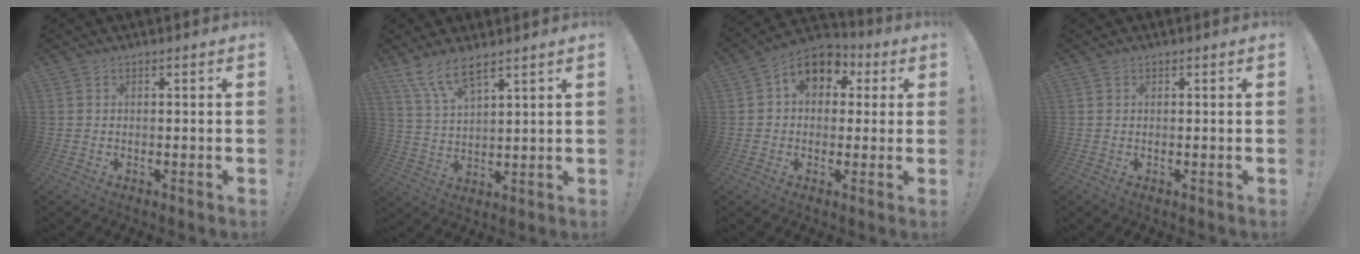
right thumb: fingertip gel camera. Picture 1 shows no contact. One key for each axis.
{"total": 8.4, "fx": 6.4, "fy": 2.1, "fz": 5.0, "tx": -0.107, "ty": -0.027, "tz": 0.122}
{"total": 9.9, "fx": 3.6, "fy": 7.5, "fz": 5.5, "tx": -0.072, "ty": -0.011, "tz": 0.070}
{"total": 0.0}